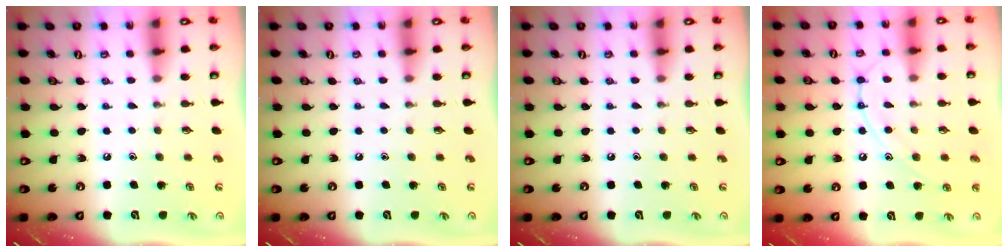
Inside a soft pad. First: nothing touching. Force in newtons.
{"total": 0.0}
{"total": 0.0}
{"total": 11.5, "press": 11.4, "slide": 1.1}